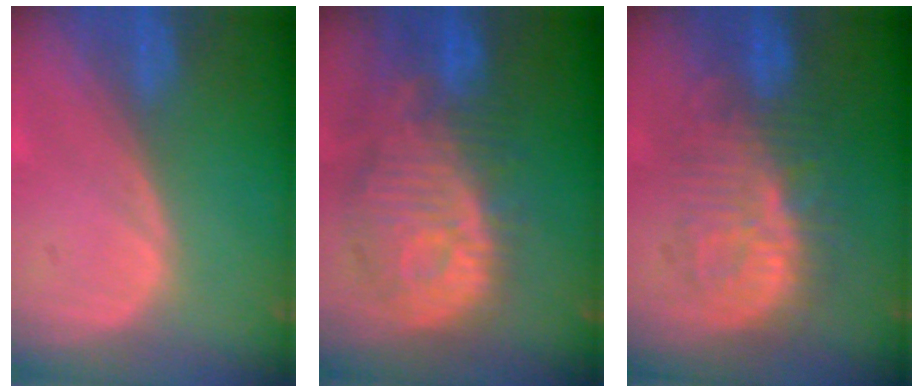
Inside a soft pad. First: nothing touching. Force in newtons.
{"total": 12.3, "press": 11.0, "slide": 5.4}
{"total": 9.4, "press": 9.2, "slide": 2.2}